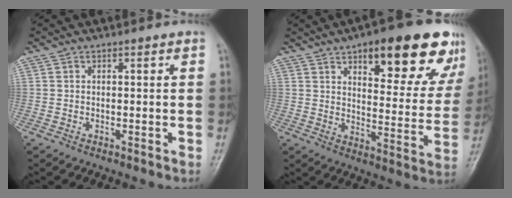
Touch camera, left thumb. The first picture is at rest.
{"total": 22.5, "force": [12.8, 8.3, 16.6], "torque": [-0.170, -0.036, 0.176]}